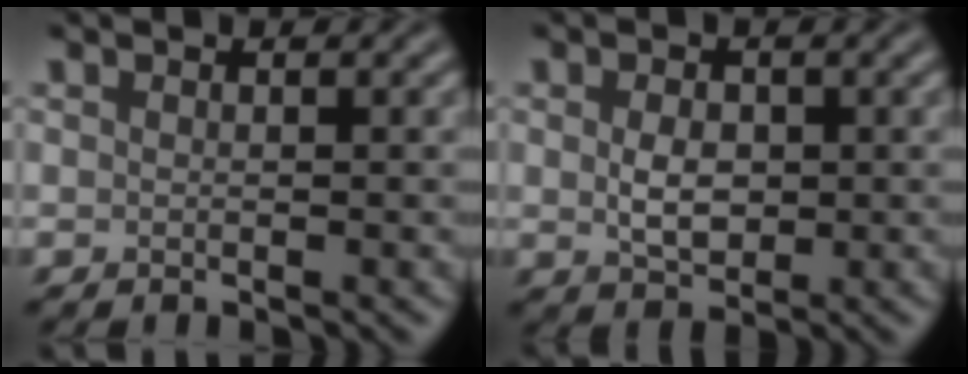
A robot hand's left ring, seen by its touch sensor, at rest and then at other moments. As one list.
[{"total": 2.8, "force": [0.1, 1.9, 2.0], "torque": [-0.043, 0.000, 0.003]}]